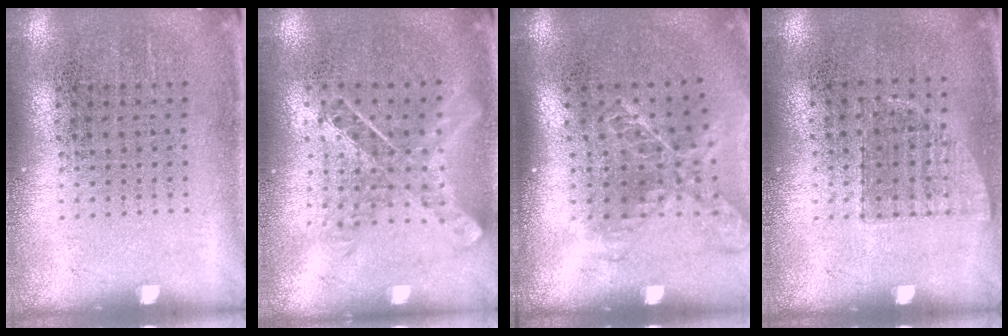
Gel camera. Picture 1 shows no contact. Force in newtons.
{"total": 1.0, "press": 1.0, "slide": 0.1}
{"total": 1.9, "press": 1.5, "slide": 1.3}
{"total": 0.6, "press": 0.6, "slide": 0.2}